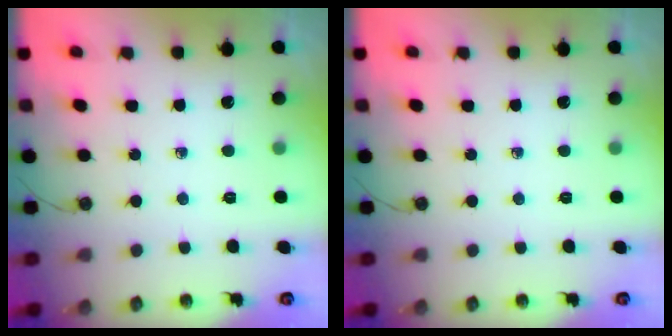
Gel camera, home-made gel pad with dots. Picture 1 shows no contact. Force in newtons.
{"total": 0.0}